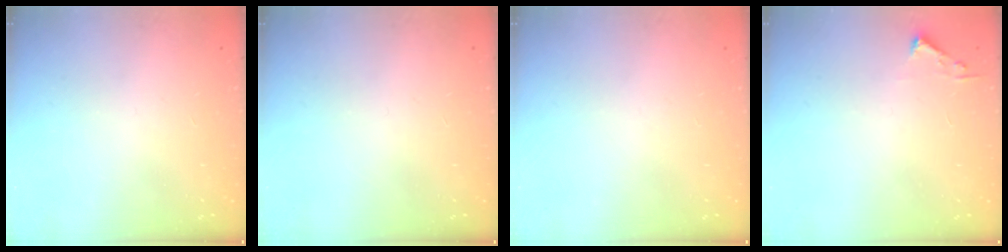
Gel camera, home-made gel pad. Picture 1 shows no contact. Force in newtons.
{"total": 0.0}
{"total": 0.0}
{"total": 2.4, "press": 2.4, "slide": 0.3}